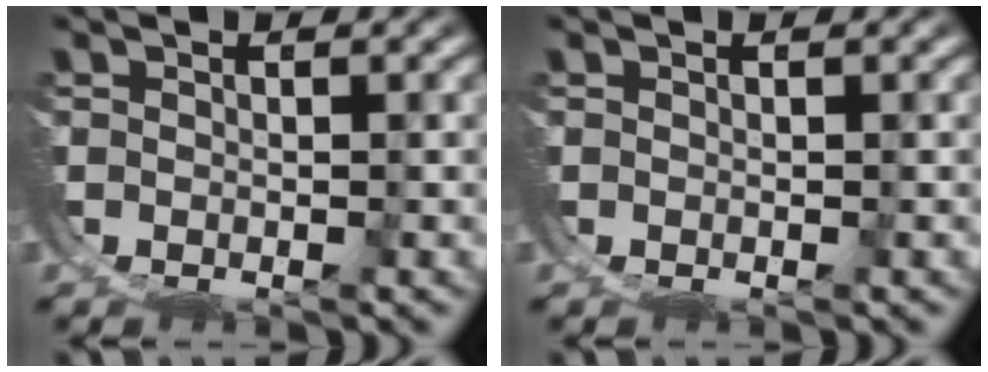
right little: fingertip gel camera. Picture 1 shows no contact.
{"total": 0.0}